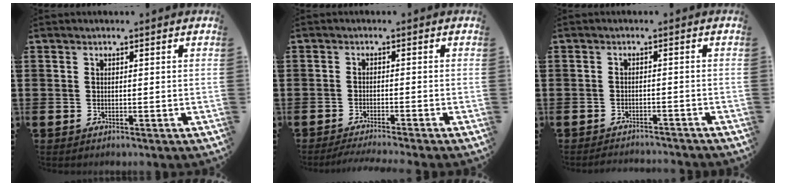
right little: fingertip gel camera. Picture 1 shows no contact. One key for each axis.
{"total": 1.4, "fx": -1.2, "fy": -0.1, "fz": 0.7, "tx": -0.009, "ty": 0.001, "tz": -0.023}
{"total": 1.6, "fx": -1.6, "fy": -0.1, "fz": -0.1, "tx": -0.003, "ty": 0.004, "tz": -0.033}